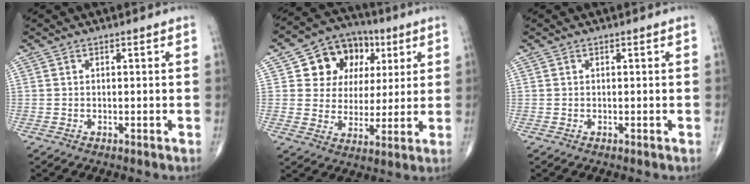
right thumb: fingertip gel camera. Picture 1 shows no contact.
{"total": 13.8, "force": [4.8, 11.2, 6.5], "torque": [-0.053, 0.000, 0.080]}
{"total": 0.0}